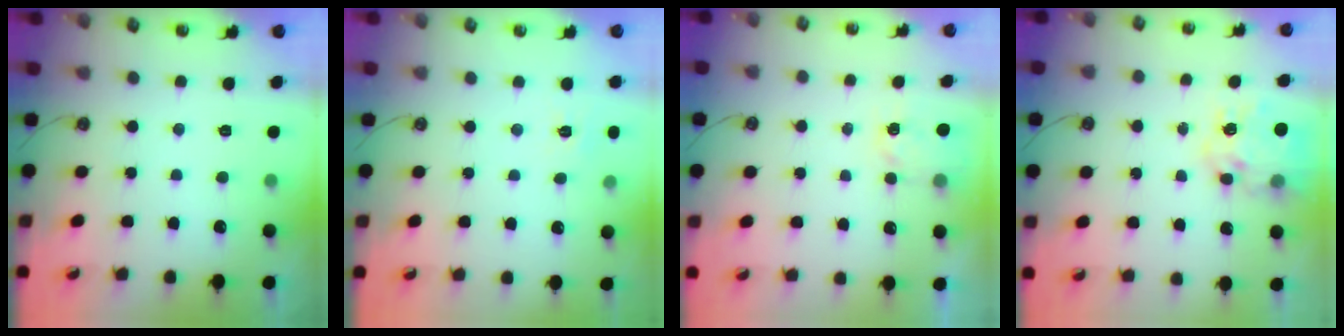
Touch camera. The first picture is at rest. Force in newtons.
{"total": 4.9, "press": 4.9, "slide": 0.5}
{"total": 3.0, "press": 2.9, "slide": 0.3}
{"total": 11.5, "press": 11.5, "slide": 1.1}